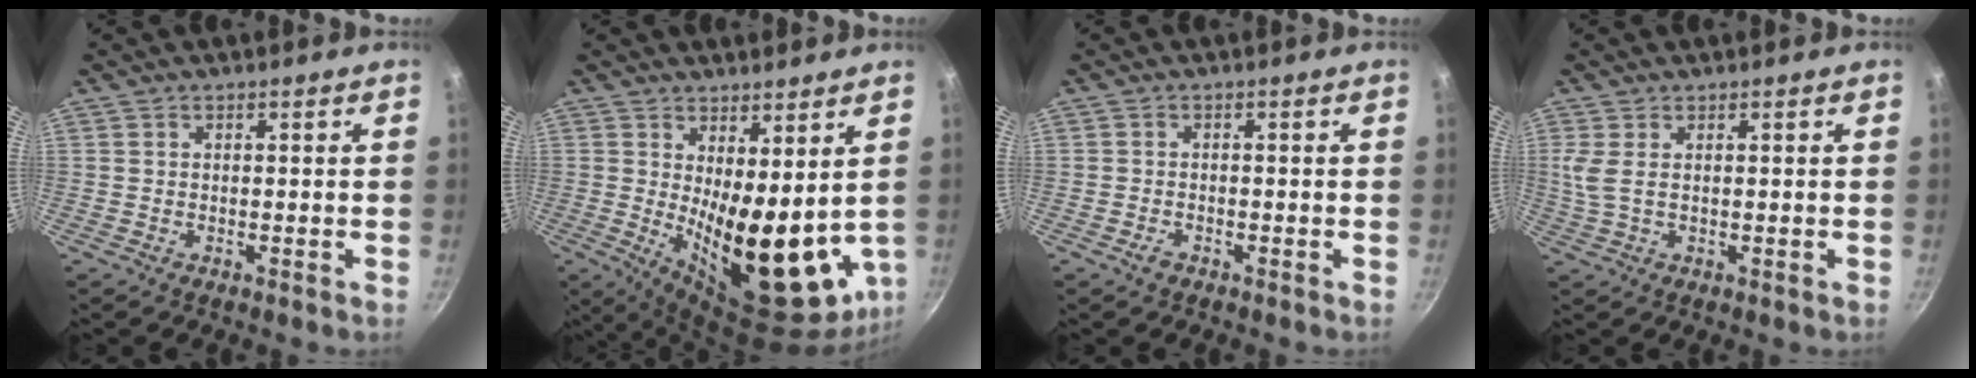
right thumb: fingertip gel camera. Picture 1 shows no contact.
{"total": 17.6, "force": [1.7, 7.1, 16.0], "torque": [-0.198, -0.041, 0.047]}
{"total": 1.6, "force": [-1.1, 0.9, 0.8], "torque": [-0.018, 0.010, -0.019]}
{"total": 3.4, "force": [0.8, 1.3, 3.0], "torque": [-0.071, 0.000, 0.020]}